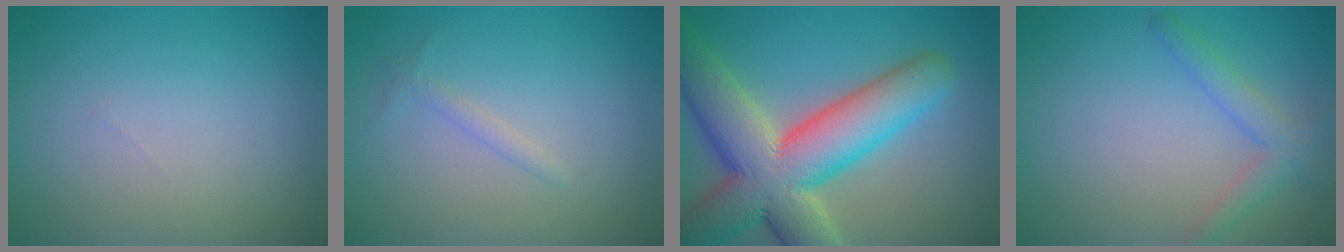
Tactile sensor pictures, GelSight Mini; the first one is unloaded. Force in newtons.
{"total": 1.0, "press": 1.0, "slide": 0.0}
{"total": 12.8, "press": 12.8, "slide": 1.0}
{"total": 2.5, "press": 2.5, "slide": 0.3}